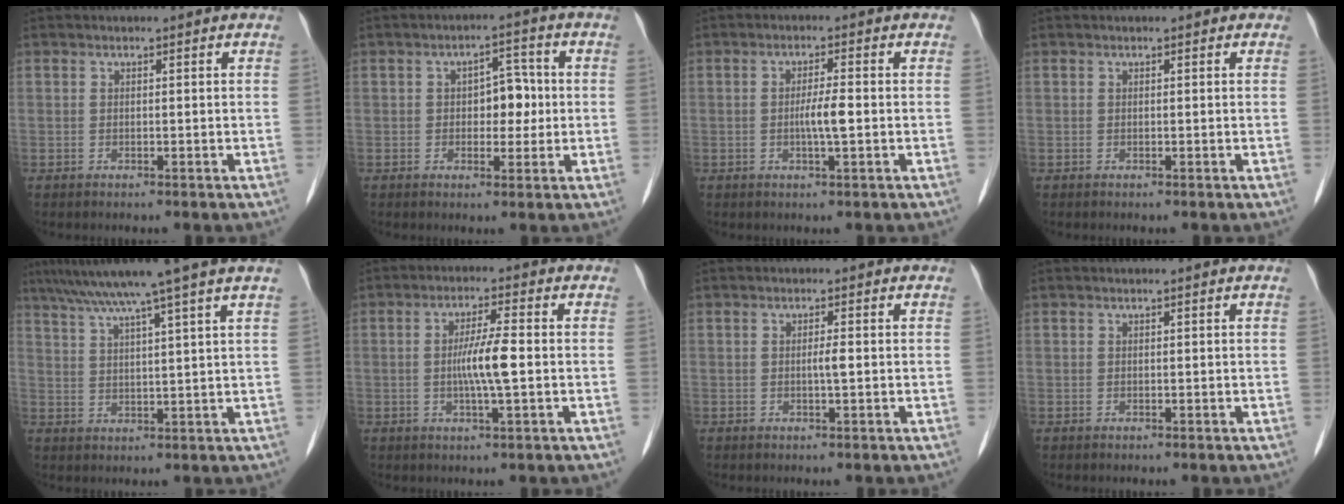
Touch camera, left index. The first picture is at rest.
{"total": 5.0, "force": [-0.1, 2.9, 4.0], "torque": [-0.055, 0.014, 0.004]}
{"total": 3.6, "force": [-0.6, 0.4, 3.5], "torque": [-0.066, -0.002, -0.008]}
{"total": 0.6, "force": [0.4, 0.5, 0.2], "torque": [-0.003, 0.009, -0.003]}
{"total": 11.5, "force": [8.9, -2.4, 6.8], "torque": [-0.111, 0.015, 0.128]}
{"total": 5.6, "force": [-0.6, 0.2, 5.6], "torque": [-0.109, -0.004, -0.010]}
{"total": 1.4, "force": [-0.2, 0.0, 1.4], "torque": [-0.025, -0.001, 0.000]}
{"total": 0.0}